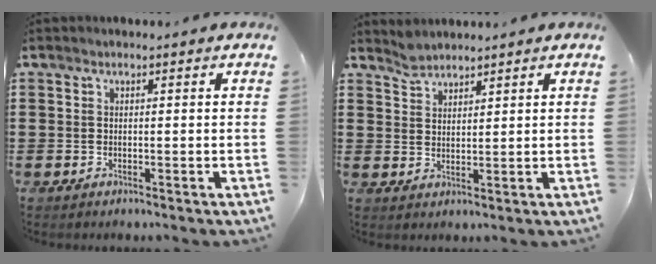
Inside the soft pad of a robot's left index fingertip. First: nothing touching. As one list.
[{"total": 2.4, "force": [2.4, 0.5, -0.1], "torque": [-0.005, 0.000, 0.047]}]